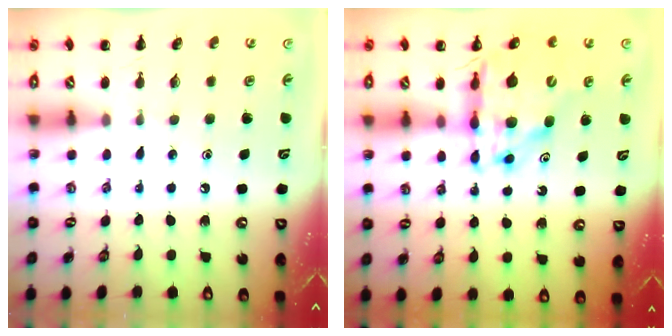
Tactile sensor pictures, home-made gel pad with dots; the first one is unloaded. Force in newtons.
{"total": 15.0, "press": 14.4, "slide": 4.1}